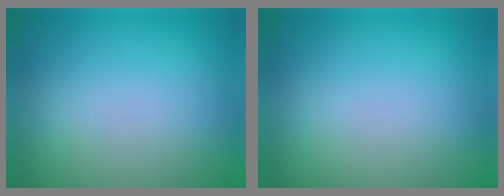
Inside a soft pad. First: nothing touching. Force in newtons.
{"total": 0.0}